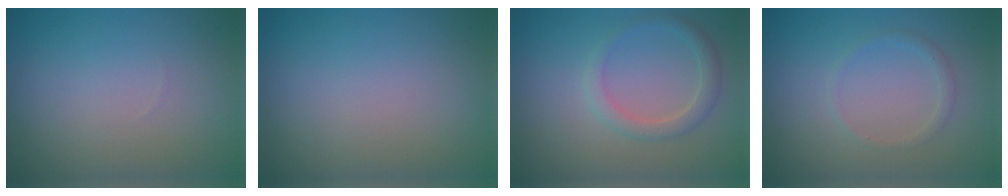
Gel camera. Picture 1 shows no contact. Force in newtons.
{"total": 0.0}
{"total": 2.0, "press": 2.0, "slide": 0.0}
{"total": 0.9, "press": 0.9, "slide": 0.1}